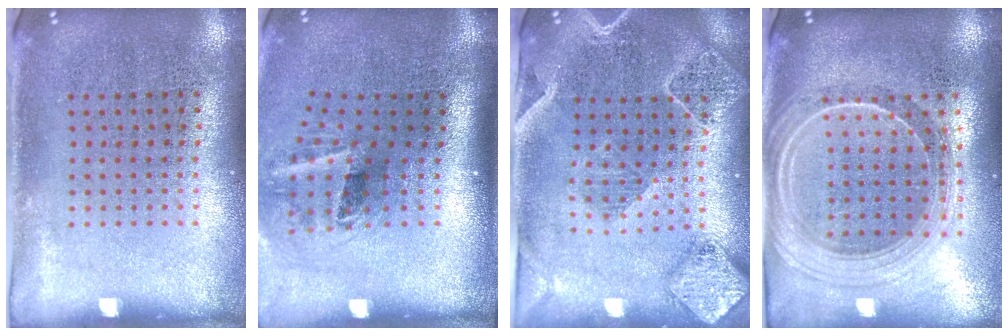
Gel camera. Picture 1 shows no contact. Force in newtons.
{"total": 2.2, "press": 1.3, "slide": 1.7}
{"total": 2.4, "press": 2.1, "slide": 1.0}
{"total": 2.4, "press": 2.0, "slide": 1.3}